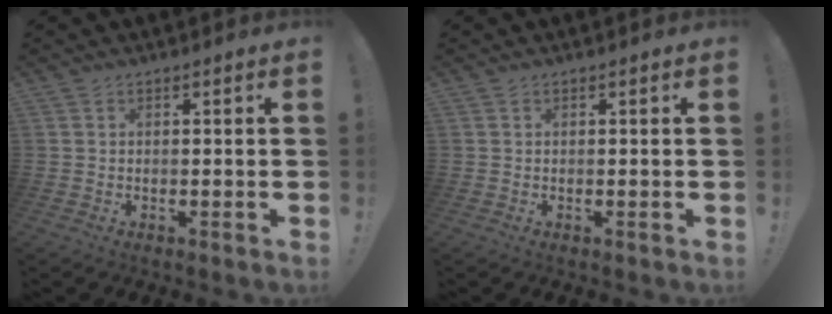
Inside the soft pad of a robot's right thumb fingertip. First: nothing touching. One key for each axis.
{"total": 0.0}